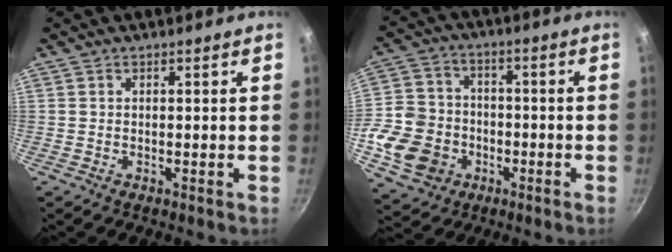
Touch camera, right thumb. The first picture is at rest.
{"total": 15.1, "force": [-4.6, 12.4, 7.2], "torque": [-0.125, 0.036, -0.078]}